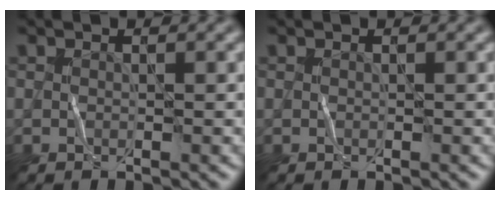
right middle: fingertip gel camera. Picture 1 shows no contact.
{"total": 0.0}